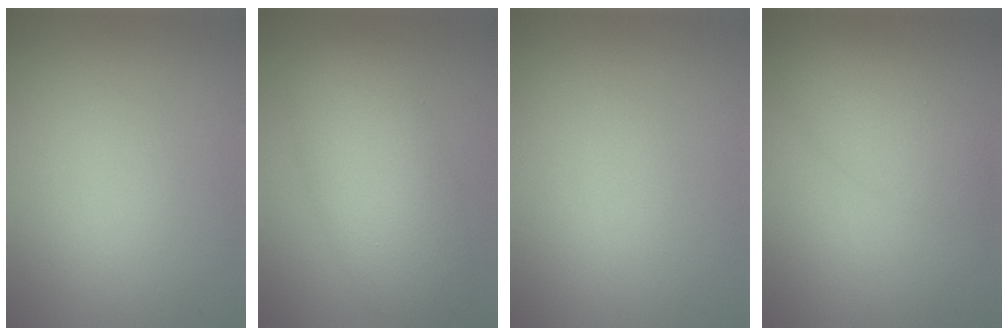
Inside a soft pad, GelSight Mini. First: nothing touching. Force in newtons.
{"total": 7.2, "press": 7.2, "slide": 0.1}
{"total": 0.0}
{"total": 3.3, "press": 3.3, "slide": 0.1}